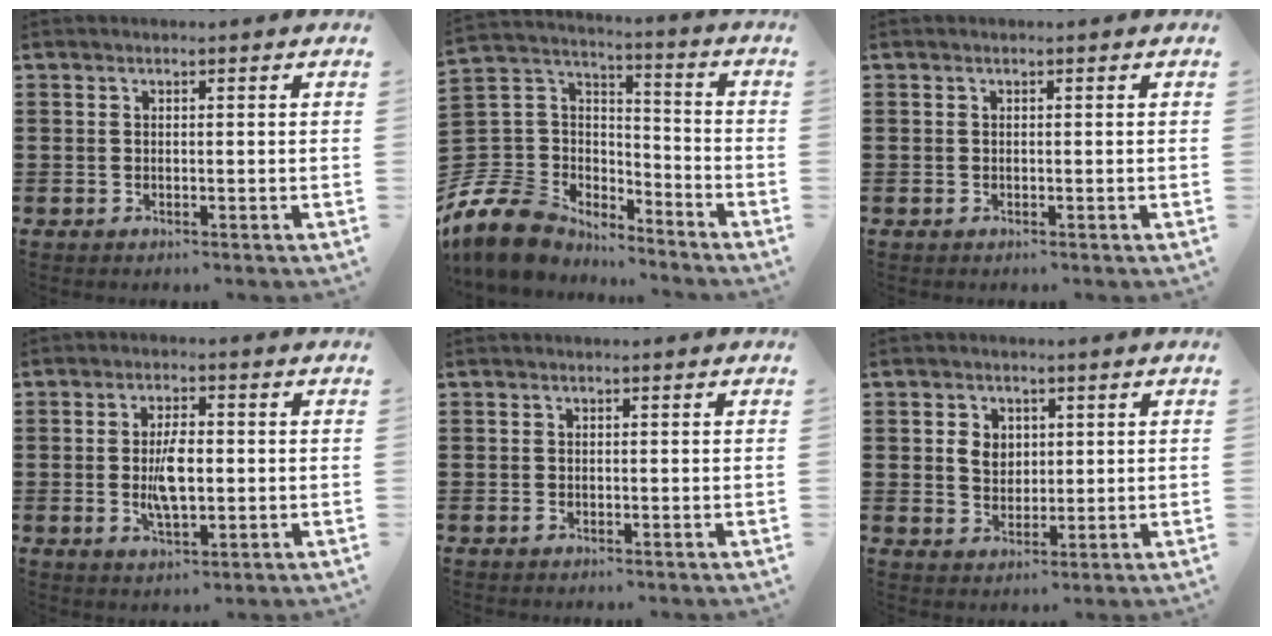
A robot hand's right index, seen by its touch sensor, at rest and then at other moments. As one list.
[{"total": 10.9, "force": [-8.1, 6.7, 2.8], "torque": [-0.107, 0.009, -0.160]}, {"total": 0.0}, {"total": 6.1, "force": [-0.2, 2.5, 5.5], "torque": [-0.114, 0.000, -0.008]}, {"total": 0.5, "force": [-0.3, 0.2, 0.4], "torque": [-0.008, -0.002, -0.005]}, {"total": 3.7, "force": [0.8, 3.0, 1.9], "torque": [-0.040, 0.009, 0.010]}]